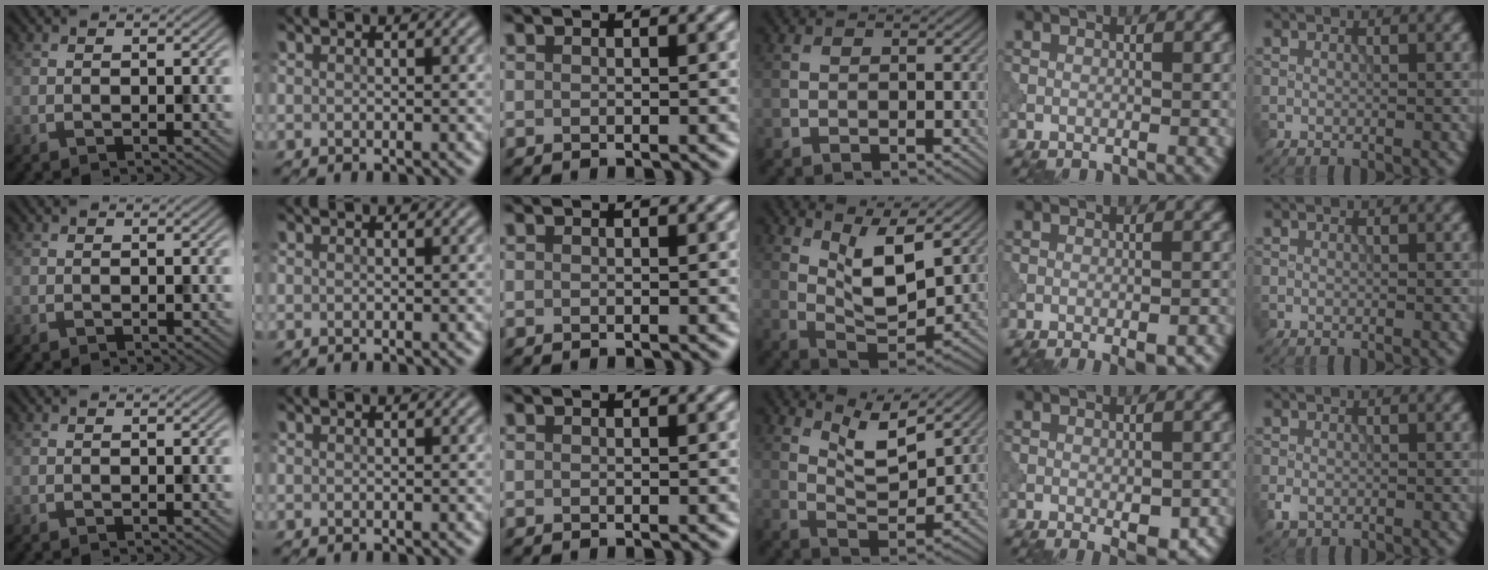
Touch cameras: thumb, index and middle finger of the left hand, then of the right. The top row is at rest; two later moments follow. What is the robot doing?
{"motion": "shake", "object": "bell"}